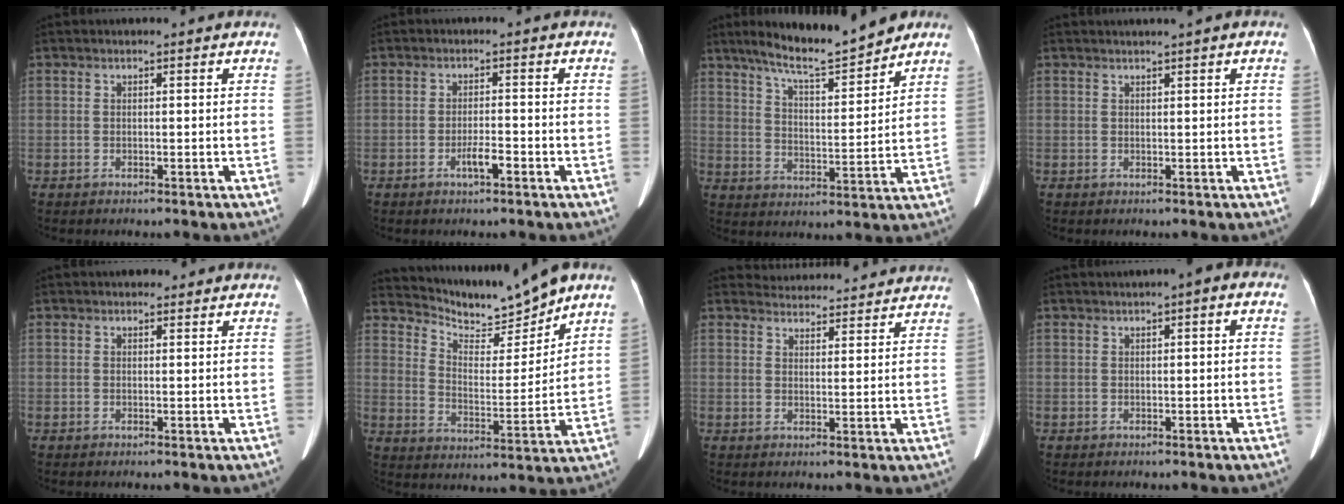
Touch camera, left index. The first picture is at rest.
{"total": 2.5, "force": [-1.6, 0.3, 1.9], "torque": [-0.035, -0.002, -0.026]}
{"total": 11.4, "force": [9.9, 0.8, 5.8], "torque": [-0.094, -0.004, 0.165]}
{"total": 1.5, "force": [1.1, -0.1, 1.0], "torque": [-0.013, 0.020, 0.018]}
{"total": 1.0, "force": [0.7, 0.6, 0.2], "torque": [-0.003, 0.002, 0.006]}
{"total": 9.8, "force": [9.6, 0.2, 2.1], "torque": [-0.054, -0.010, 0.173]}
{"total": 10.5, "force": [10.2, 2.0, 1.2], "torque": [-0.004, 0.021, 0.119]}
{"total": 1.7, "force": [0.3, 0.6, 1.6], "torque": [-0.018, 0.015, 0.000]}